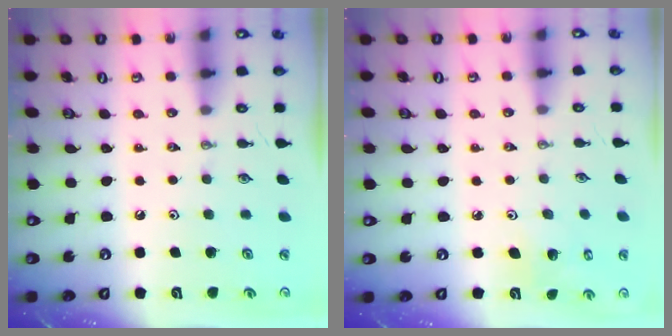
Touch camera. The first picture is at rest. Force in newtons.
{"total": 5.2, "press": 5.1, "slide": 0.9}